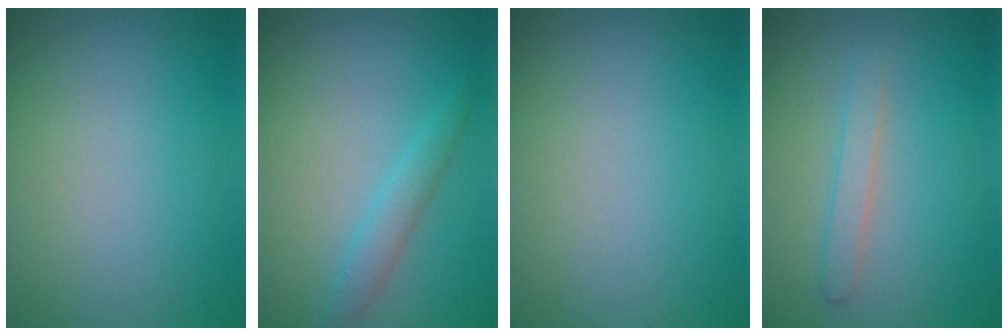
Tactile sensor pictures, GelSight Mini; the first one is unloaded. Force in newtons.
{"total": 2.0, "press": 2.0, "slide": 0.1}
{"total": 0.0}
{"total": 1.8, "press": 1.8, "slide": 0.1}